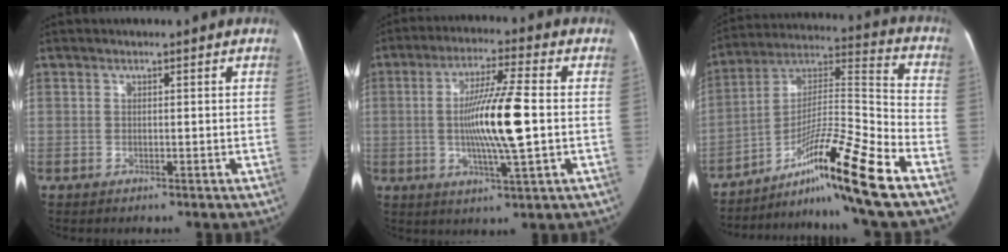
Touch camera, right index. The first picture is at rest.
{"total": 12.5, "force": [-0.5, 0.8, 12.4], "torque": [-0.231, 0.000, -0.011]}
{"total": 19.2, "force": [-12.2, -1.0, 14.7], "torque": [-0.257, 0.002, -0.206]}